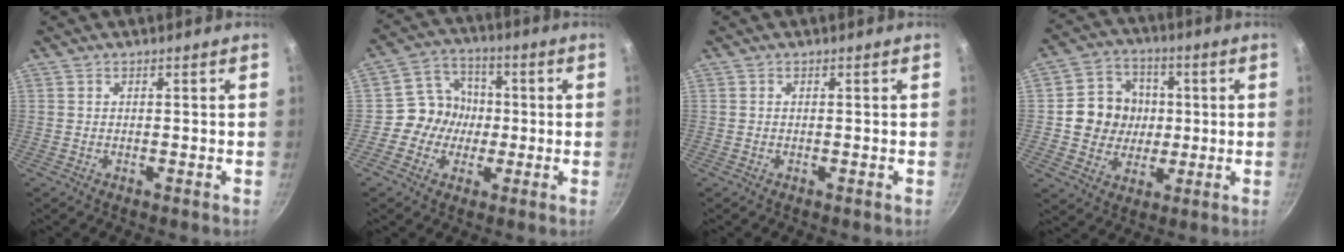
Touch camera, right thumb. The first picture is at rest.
{"total": 9.4, "force": [-1.1, 8.6, 3.6], "torque": [-0.020, 0.028, -0.033]}
{"total": 0.0}
{"total": 12.0, "force": [0.2, 10.9, 5.0], "torque": [-0.043, 0.016, 0.006]}